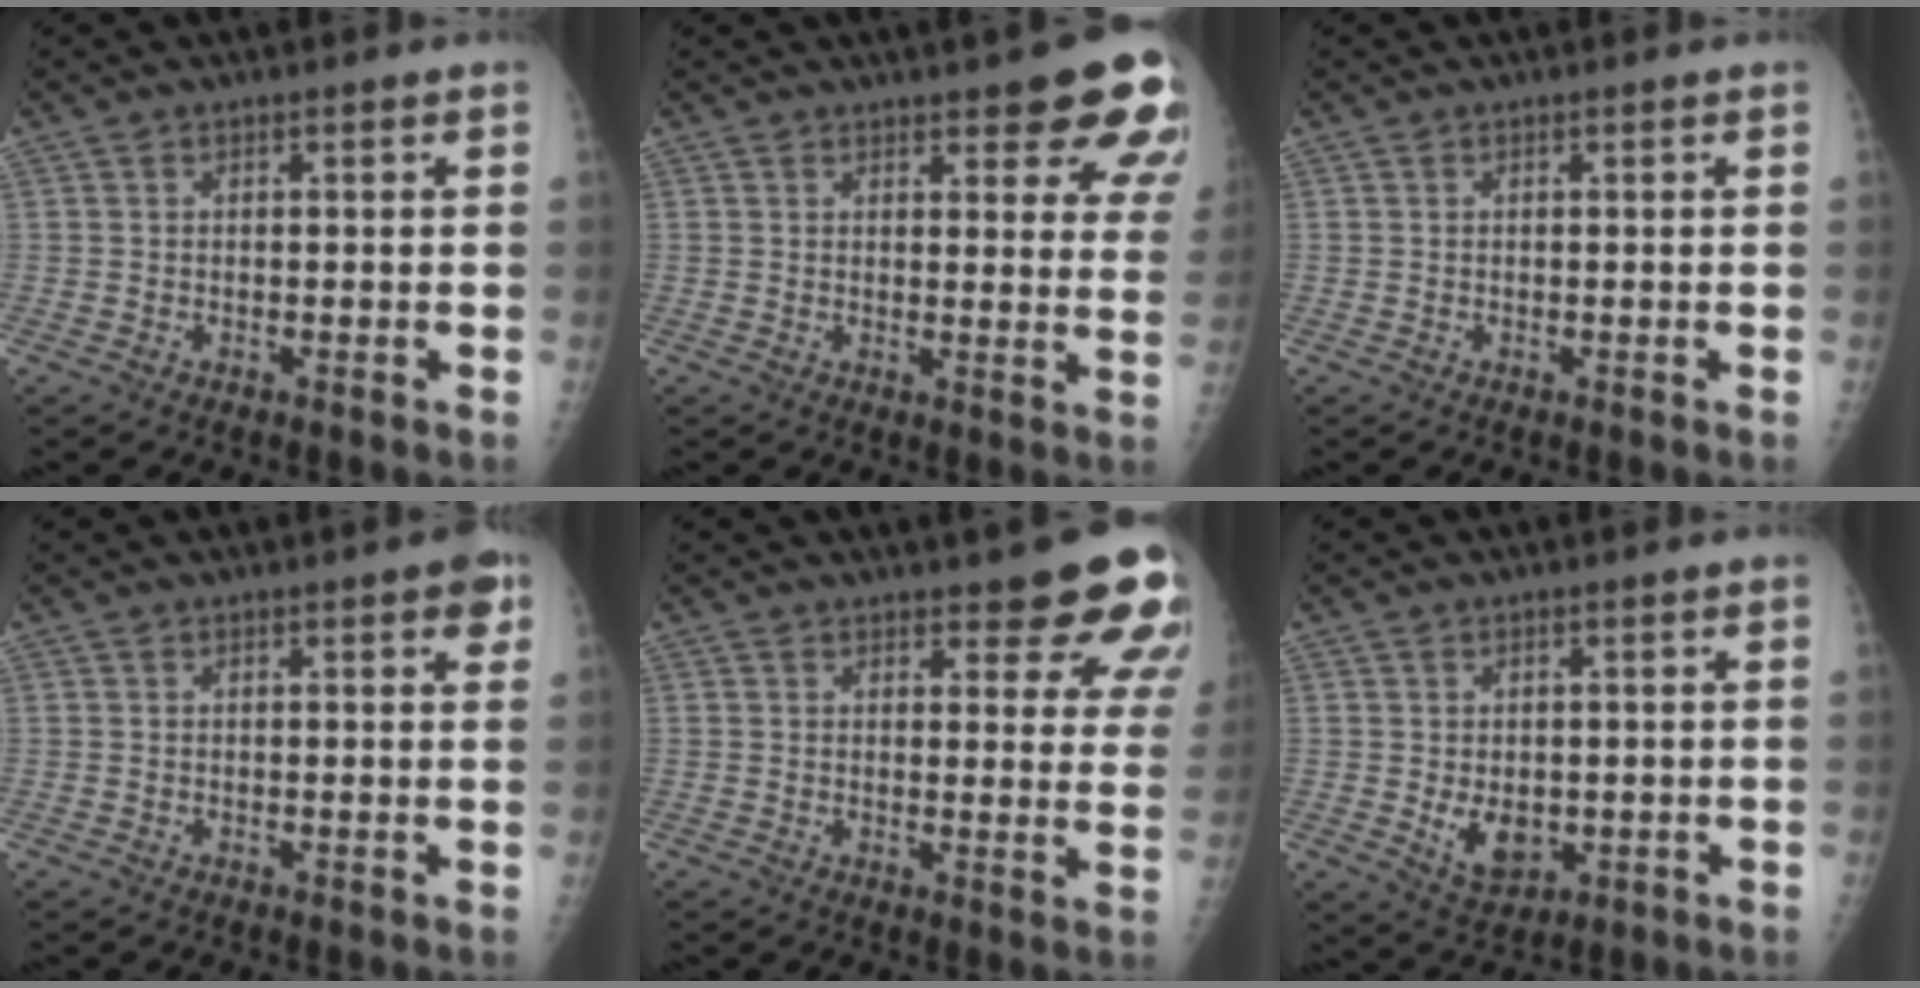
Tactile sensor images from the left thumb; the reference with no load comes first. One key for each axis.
{"total": 12.7, "fx": 8.3, "fy": 4.0, "fz": 8.8, "tx": -0.069, "ty": -0.040, "tz": 0.086}
{"total": 0.0}
{"total": 3.4, "fx": 1.7, "fy": 1.0, "fz": 2.8, "tx": -0.025, "ty": -0.002, "tz": 0.015}
{"total": 12.4, "fx": 9.0, "fy": 4.1, "fz": 7.5, "tx": -0.046, "ty": -0.048, "tz": 0.093}
{"total": 5.7, "fx": -0.5, "fy": 4.0, "fz": 4.0, "tx": -0.047, "ty": -0.011, "tz": 0.006}